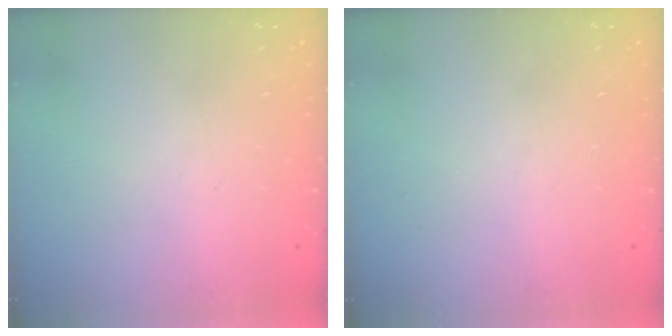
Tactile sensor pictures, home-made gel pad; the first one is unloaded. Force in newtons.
{"total": 0.0}